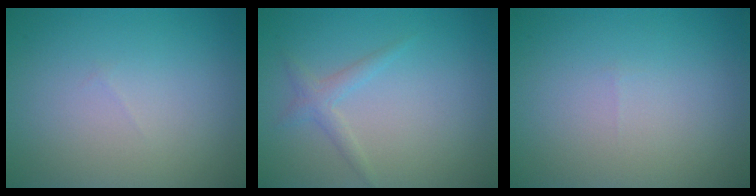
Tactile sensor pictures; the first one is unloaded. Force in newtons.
{"total": 1.5, "press": 1.5, "slide": 0.0}
{"total": 0.0}